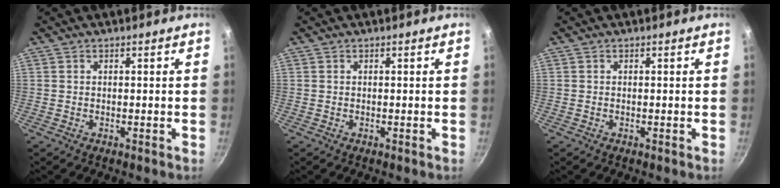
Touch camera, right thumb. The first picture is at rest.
{"total": 0.0}
{"total": 0.0}